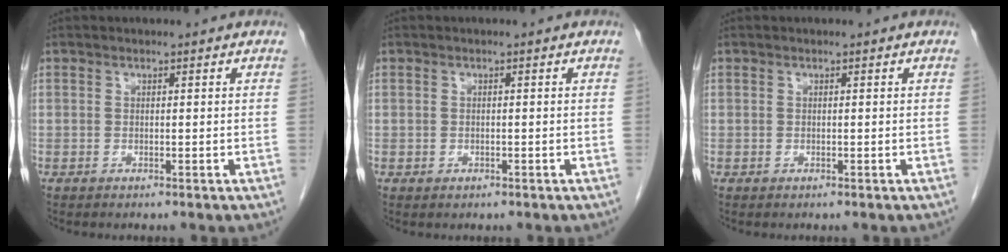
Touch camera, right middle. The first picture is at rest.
{"total": 0.6, "force": [-0.2, 0.5, 0.2], "torque": [-0.007, 0.001, -0.001]}
{"total": 0.0}